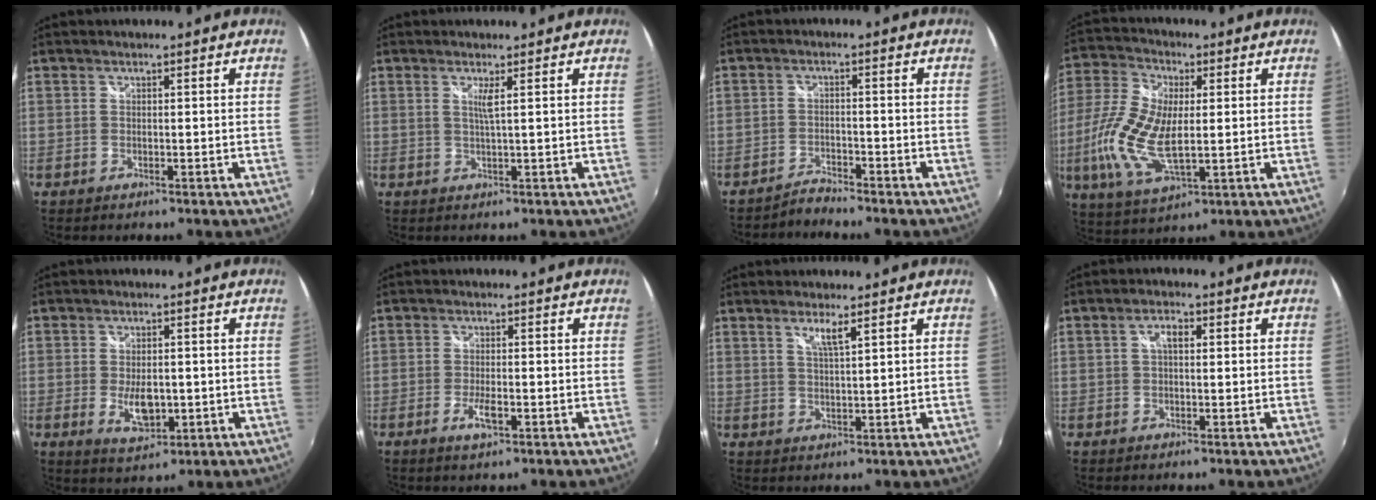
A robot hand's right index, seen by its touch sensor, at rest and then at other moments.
{"total": 1.8, "force": [0.7, -0.6, 1.5], "torque": [-0.028, -0.003, 0.014]}
{"total": 3.0, "force": [-3.0, 0.2, 0.3], "torque": [-0.015, -0.003, -0.056]}
{"total": 14.2, "force": [-0.7, 6.5, 12.6], "torque": [-0.271, 0.003, -0.014]}
{"total": 6.1, "force": [-1.1, 3.2, 5.1], "torque": [-0.094, -0.009, -0.012]}
{"total": 3.4, "force": [-1.5, 0.8, 2.9], "torque": [-0.063, -0.003, -0.027]}
{"total": 3.0, "force": [1.9, 0.0, 2.4], "torque": [-0.045, -0.003, 0.033]}
{"total": 2.6, "force": [0.4, 1.3, 2.2], "torque": [-0.040, 0.009, 0.005]}